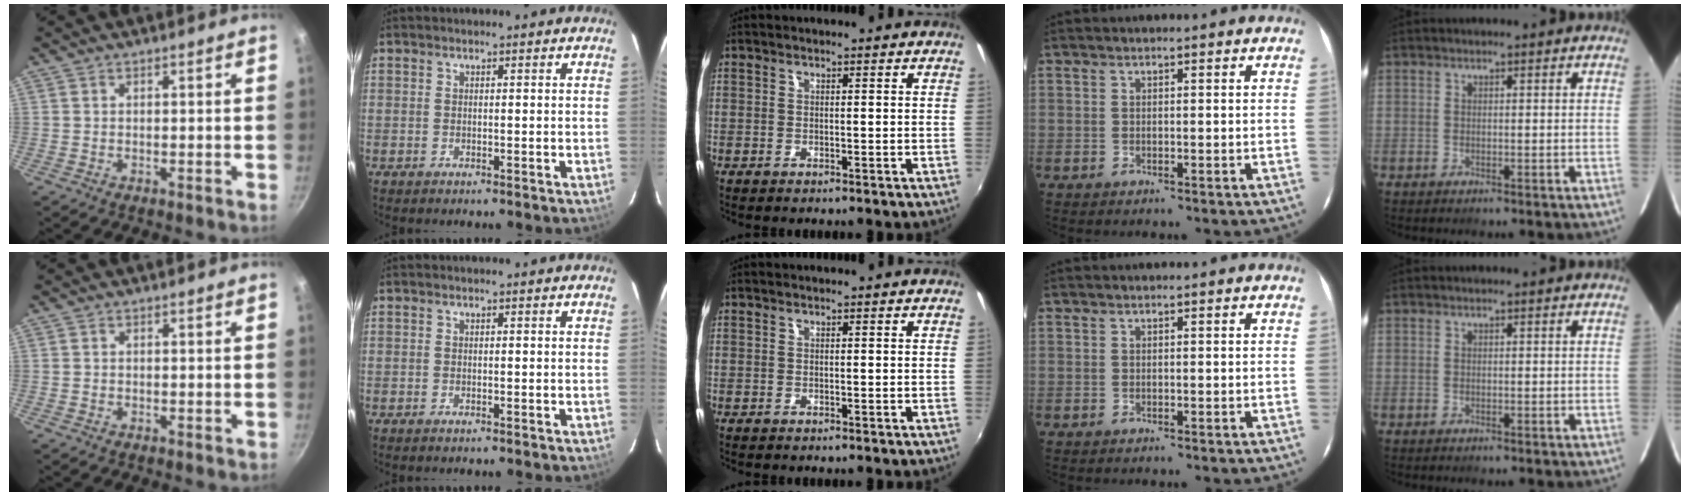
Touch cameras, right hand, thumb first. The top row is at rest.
{}